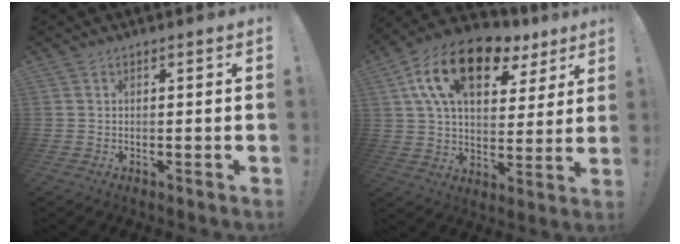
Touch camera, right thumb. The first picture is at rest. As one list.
[{"total": 19.2, "force": [9.8, 10.4, 12.9], "torque": [-0.212, -0.040, 0.172]}]